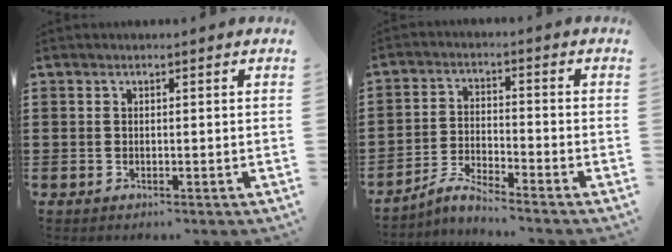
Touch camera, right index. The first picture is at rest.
{"total": 3.8, "force": [-3.6, 0.2, 1.2], "torque": [-0.038, 0.002, -0.075]}